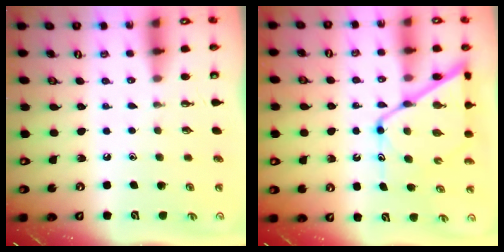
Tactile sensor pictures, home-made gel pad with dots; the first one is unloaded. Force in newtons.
{"total": 14.0, "press": 13.9, "slide": 1.2}